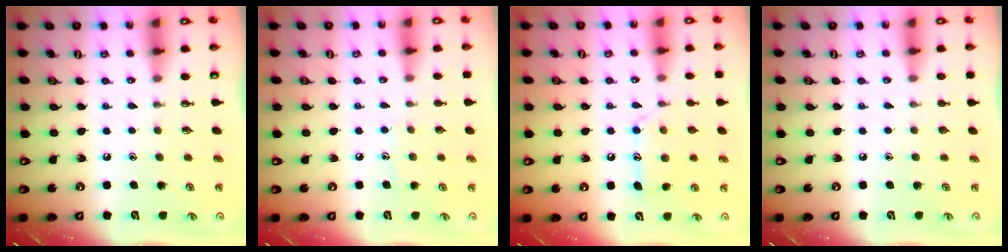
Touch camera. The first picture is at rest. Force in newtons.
{"total": 5.5, "press": 5.5, "slide": 0.6}
{"total": 13.1, "press": 13.1, "slide": 1.0}
{"total": 0.0}